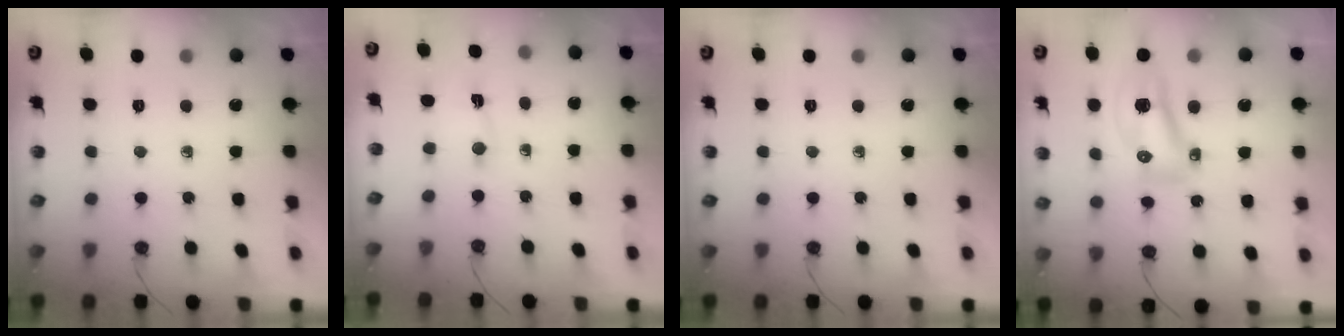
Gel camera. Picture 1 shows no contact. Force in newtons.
{"total": 2.6, "press": 1.5, "slide": 2.2}
{"total": 0.0}
{"total": 11.8, "press": 11.6, "slide": 2.3}